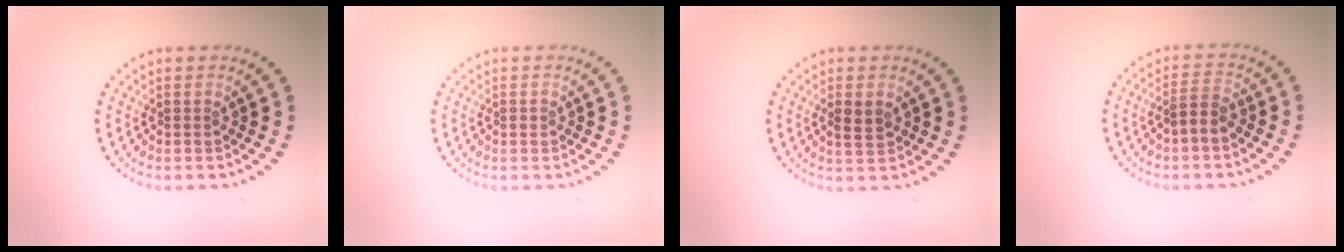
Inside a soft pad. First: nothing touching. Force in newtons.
{"total": 0.6, "press": 0.6, "slide": 0.1}
{"total": 2.0, "press": 2.0, "slide": 0.2}
{"total": 2.0, "press": 1.8, "slide": 0.8}